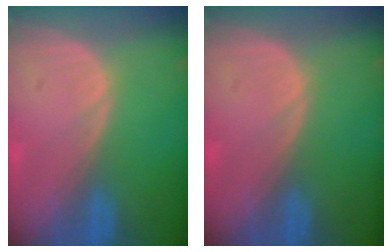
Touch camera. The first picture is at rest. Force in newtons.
{"total": 0.6, "press": 0.0, "slide": 0.6}